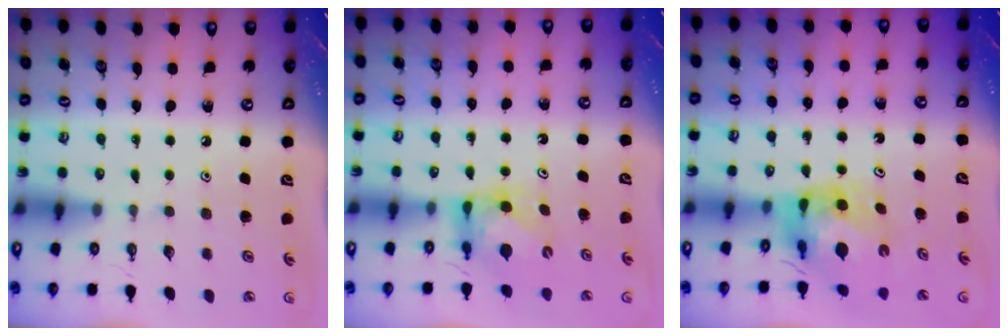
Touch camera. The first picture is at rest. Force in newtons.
{"total": 6.2, "press": 6.2, "slide": 0.3}
{"total": 10.0, "press": 9.9, "slide": 1.3}